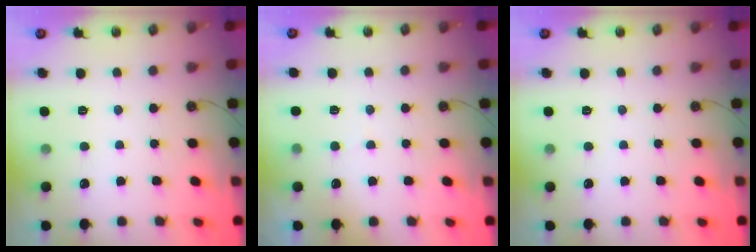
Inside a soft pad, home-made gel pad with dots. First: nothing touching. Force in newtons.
{"total": 3.4, "press": 3.1, "slide": 1.3}
{"total": 0.0}